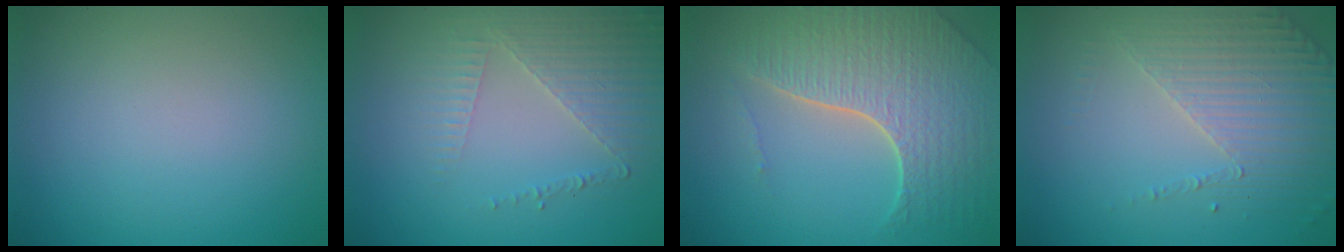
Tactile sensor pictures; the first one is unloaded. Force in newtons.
{"total": 3.7, "press": 3.1, "slide": 2.0}
{"total": 7.4, "press": 5.3, "slide": 5.2}
{"total": 4.3, "press": 3.2, "slide": 2.9}